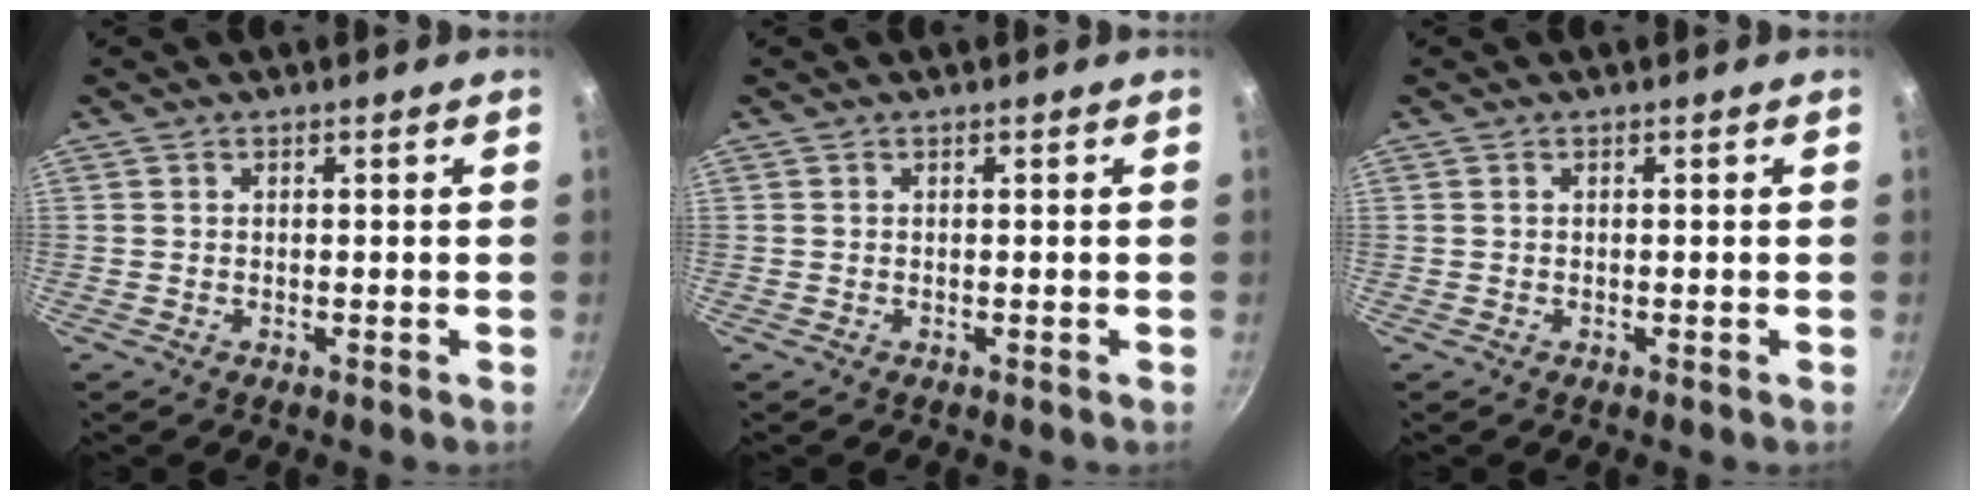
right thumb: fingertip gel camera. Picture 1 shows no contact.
{"total": 0.0}
{"total": 0.0}